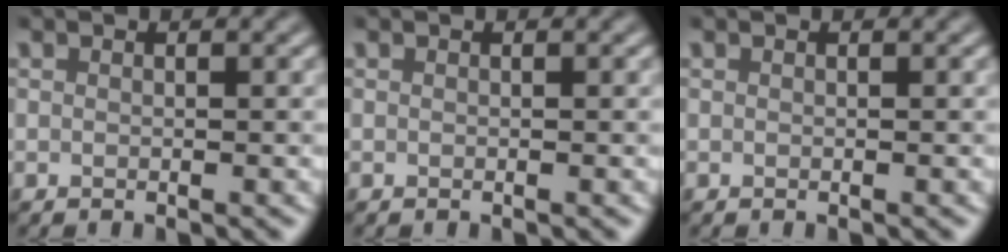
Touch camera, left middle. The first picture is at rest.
{"total": 0.0}
{"total": 0.0}